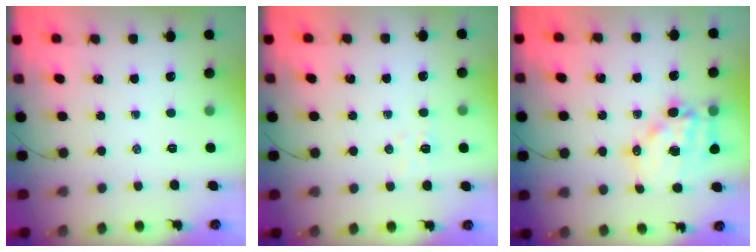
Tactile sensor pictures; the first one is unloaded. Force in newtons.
{"total": 4.3, "press": 4.1, "slide": 1.1}
{"total": 13.3, "press": 12.9, "slide": 3.2}